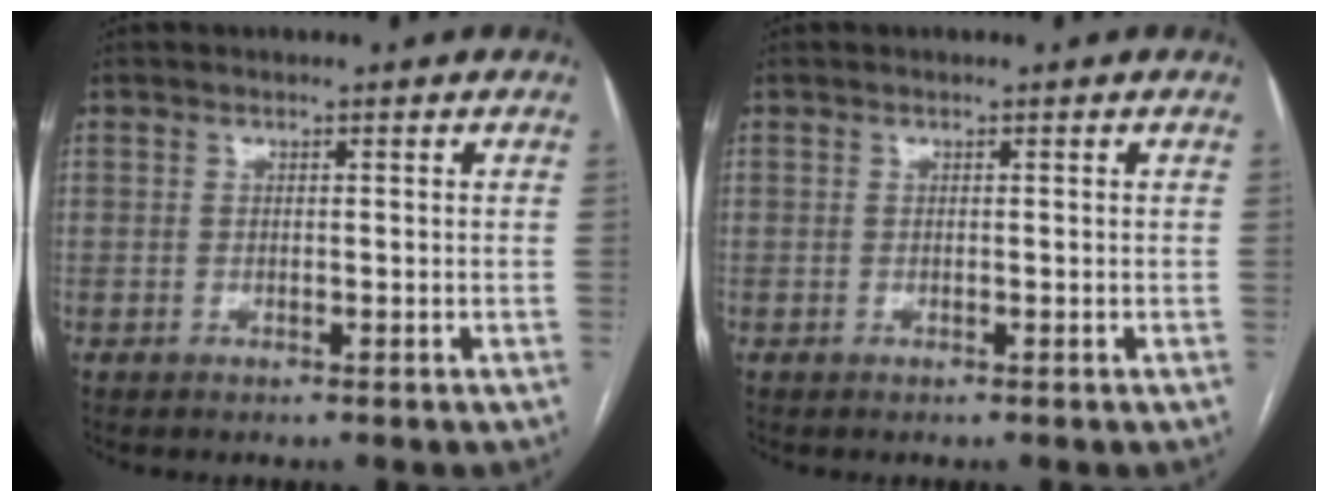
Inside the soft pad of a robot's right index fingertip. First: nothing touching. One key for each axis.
{"total": 0.0}